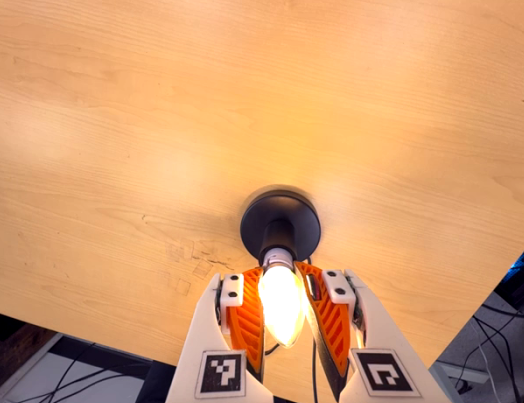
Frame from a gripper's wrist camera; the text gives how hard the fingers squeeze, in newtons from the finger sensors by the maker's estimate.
{"total": 20.9, "left": 21.5, "right": 20.2}